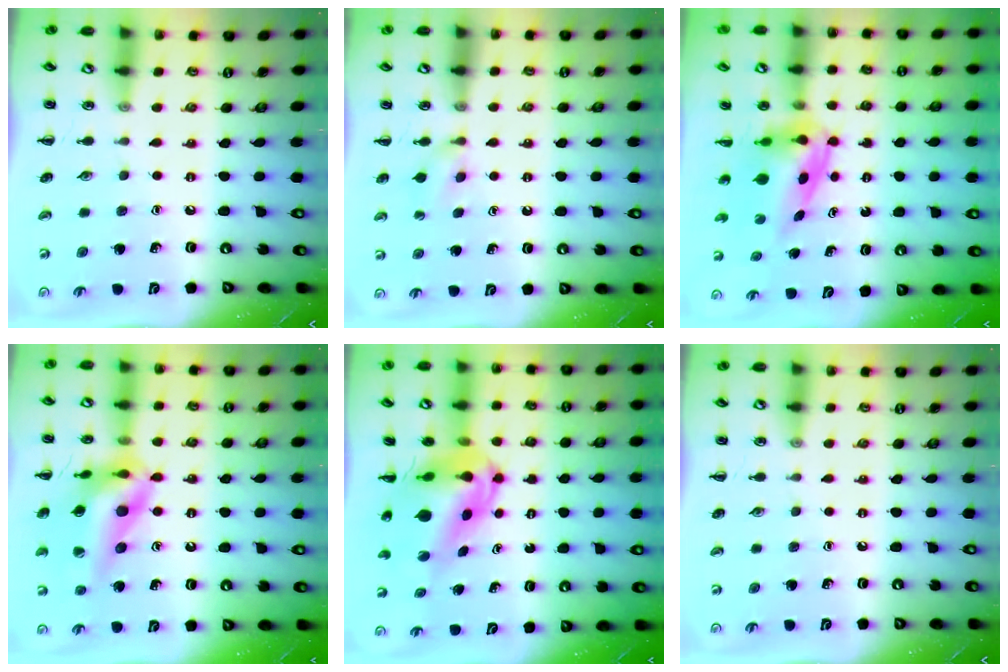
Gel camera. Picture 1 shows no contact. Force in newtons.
{"total": 4.7, "press": 4.4, "slide": 1.7}
{"total": 4.0, "press": 3.9, "slide": 0.7}
{"total": 18.4, "press": 18.1, "slide": 3.7}
{"total": 9.6, "press": 9.1, "slide": 3.0}
{"total": 0.0}